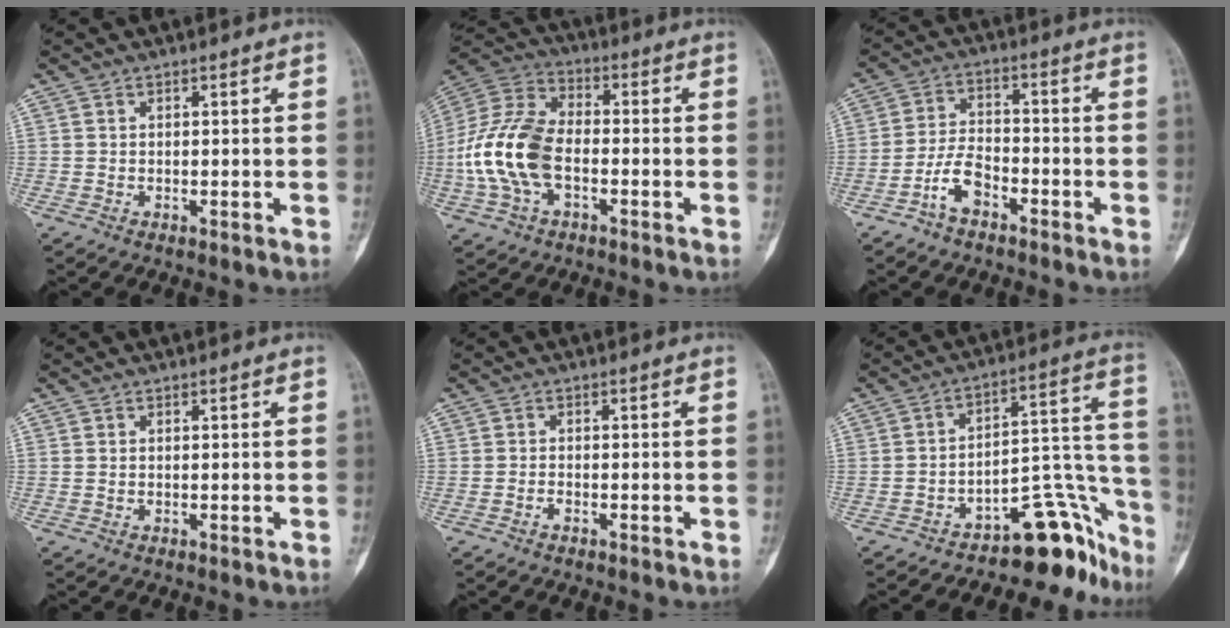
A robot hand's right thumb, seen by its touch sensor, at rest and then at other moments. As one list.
[{"total": 15.3, "force": [-3.1, 9.0, 12.0], "torque": [-0.257, 0.031, -0.062]}, {"total": 6.3, "force": [-3.9, 3.2, 3.8], "torque": [-0.074, 0.031, -0.078]}, {"total": 0.0}, {"total": 1.0, "force": [-0.8, 0.4, 0.5], "torque": [-0.012, 0.005, -0.015]}, {"total": 14.7, "force": [-11.8, 5.8, 6.6], "torque": [-0.018, 0.156, -0.175]}]